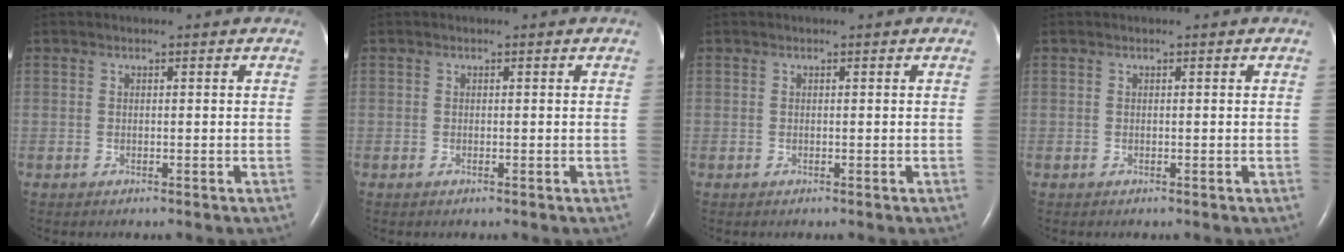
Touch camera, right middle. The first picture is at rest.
{"total": 0.0}
{"total": 0.0}
{"total": 0.0}